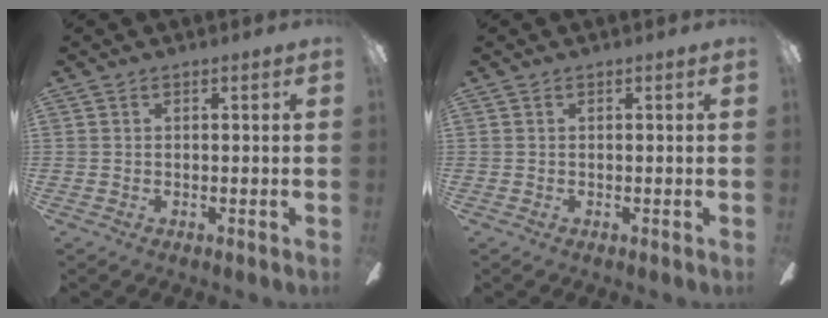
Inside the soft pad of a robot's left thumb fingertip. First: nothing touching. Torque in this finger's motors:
{"motor_torque": [-0.08, -0.03, 0.08, -0.07, 0.00]}